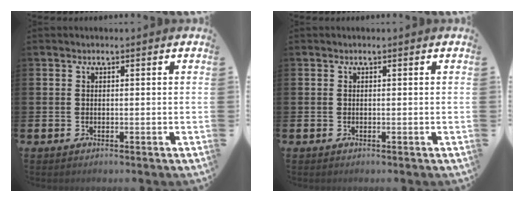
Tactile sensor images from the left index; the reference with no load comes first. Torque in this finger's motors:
{"motor_torque": [0.00, 0.00, 0.00, 0.01]}